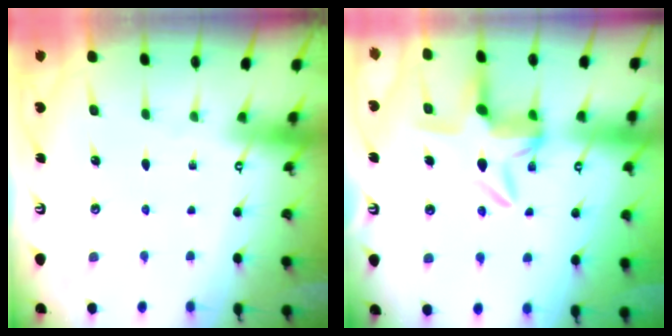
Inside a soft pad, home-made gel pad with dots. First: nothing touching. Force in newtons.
{"total": 10.1, "press": 10.0, "slide": 1.7}